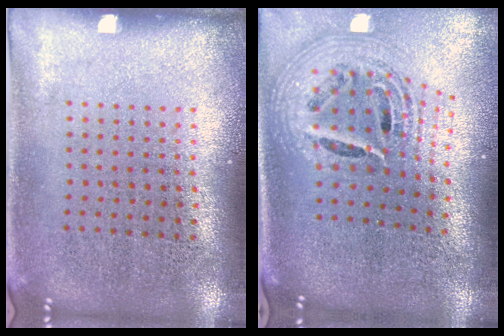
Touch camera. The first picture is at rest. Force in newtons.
{"total": 2.7, "press": 1.9, "slide": 1.9}